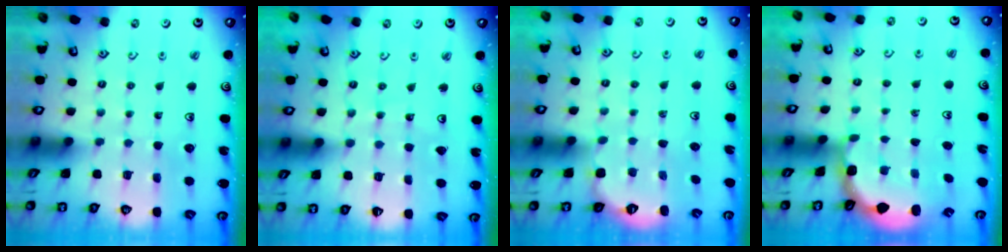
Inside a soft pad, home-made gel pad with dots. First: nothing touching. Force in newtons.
{"total": 3.8, "press": 3.8, "slide": 0.4}
{"total": 2.9, "press": 2.8, "slide": 0.9}
{"total": 2.3, "press": 1.7, "slide": 1.6}